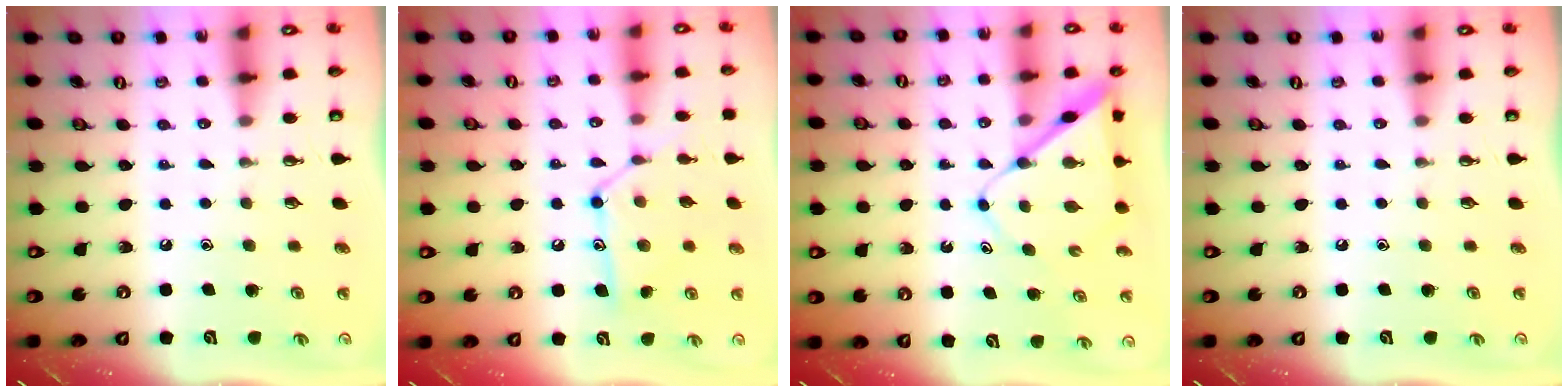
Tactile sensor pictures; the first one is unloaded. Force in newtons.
{"total": 12.9, "press": 12.9, "slide": 0.9}
{"total": 8.0, "press": 8.0, "slide": 0.7}
{"total": 0.0}